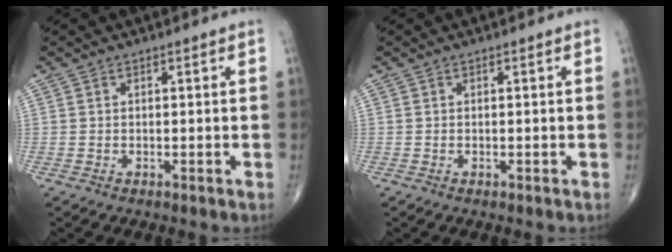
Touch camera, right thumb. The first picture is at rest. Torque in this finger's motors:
{"motor_torque": [-0.25, 0.00, 0.12, 0.06, -0.04]}